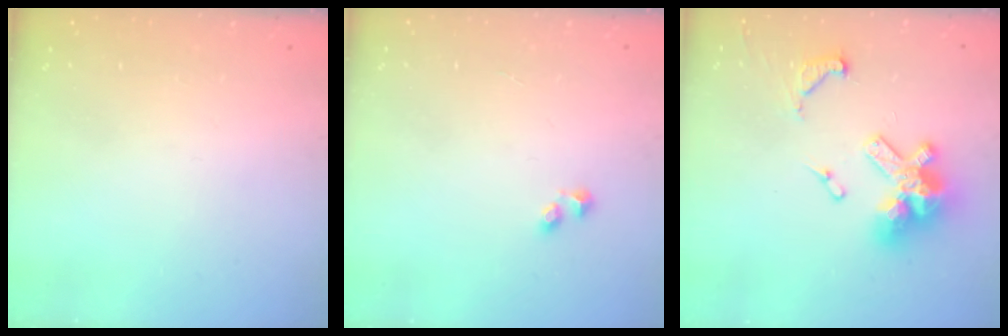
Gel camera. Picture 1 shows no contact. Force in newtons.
{"total": 1.5, "press": 1.2, "slide": 0.8}
{"total": 15.4, "press": 15.3, "slide": 1.8}